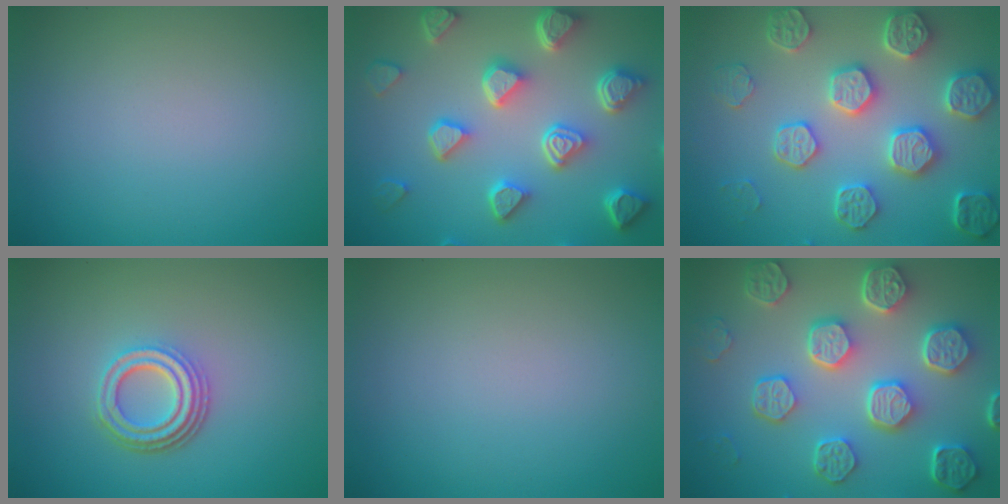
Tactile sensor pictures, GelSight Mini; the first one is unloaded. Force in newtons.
{"total": 7.5, "press": 5.7, "slide": 4.8}
{"total": 6.7, "press": 5.8, "slide": 3.4}
{"total": 4.1, "press": 3.1, "slide": 2.7}
{"total": 0.0}
{"total": 8.1, "press": 6.1, "slide": 5.4}